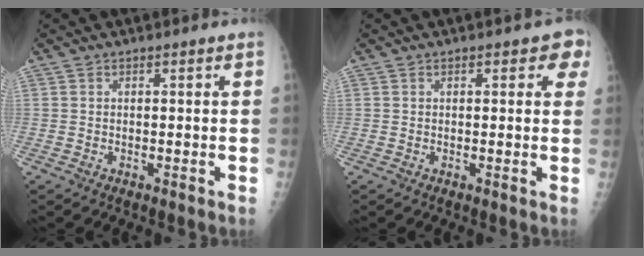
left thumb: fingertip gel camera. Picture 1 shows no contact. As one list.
[{"total": 3.9, "force": [1.6, 1.9, 2.9], "torque": [-0.008, -0.001, 0.010]}]